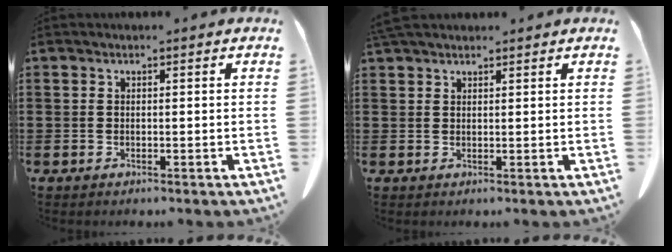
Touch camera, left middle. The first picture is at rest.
{"total": 1.9, "force": [1.7, 0.5, 0.6], "torque": [-0.018, 0.001, 0.034]}